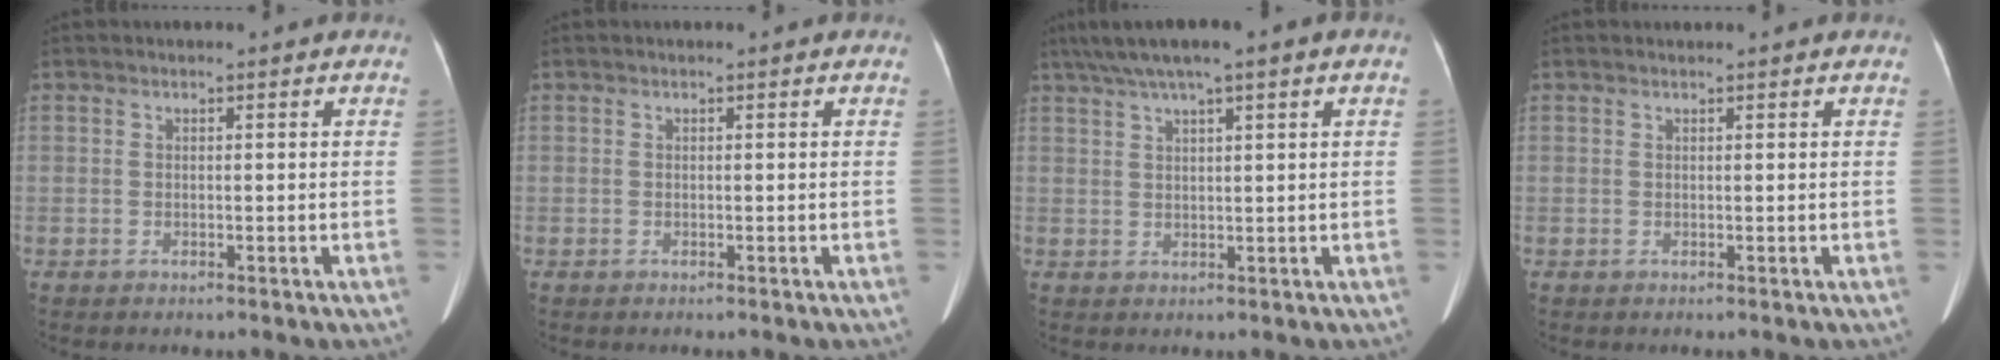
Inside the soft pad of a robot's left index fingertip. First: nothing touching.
{"total": 0.0}
{"total": 7.5, "force": [4.7, 0.7, 5.8], "torque": [-0.104, 0.039, 0.078]}
{"total": 0.0}